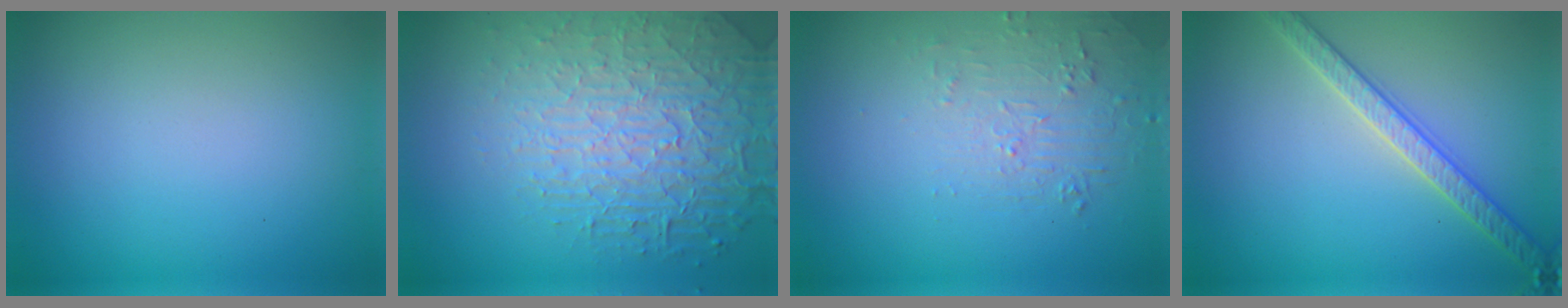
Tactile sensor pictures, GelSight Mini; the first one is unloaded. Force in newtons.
{"total": 7.5, "press": 5.4, "slide": 5.2}
{"total": 1.9, "press": 0.8, "slide": 1.7}
{"total": 3.2, "press": 3.1, "slide": 0.7}